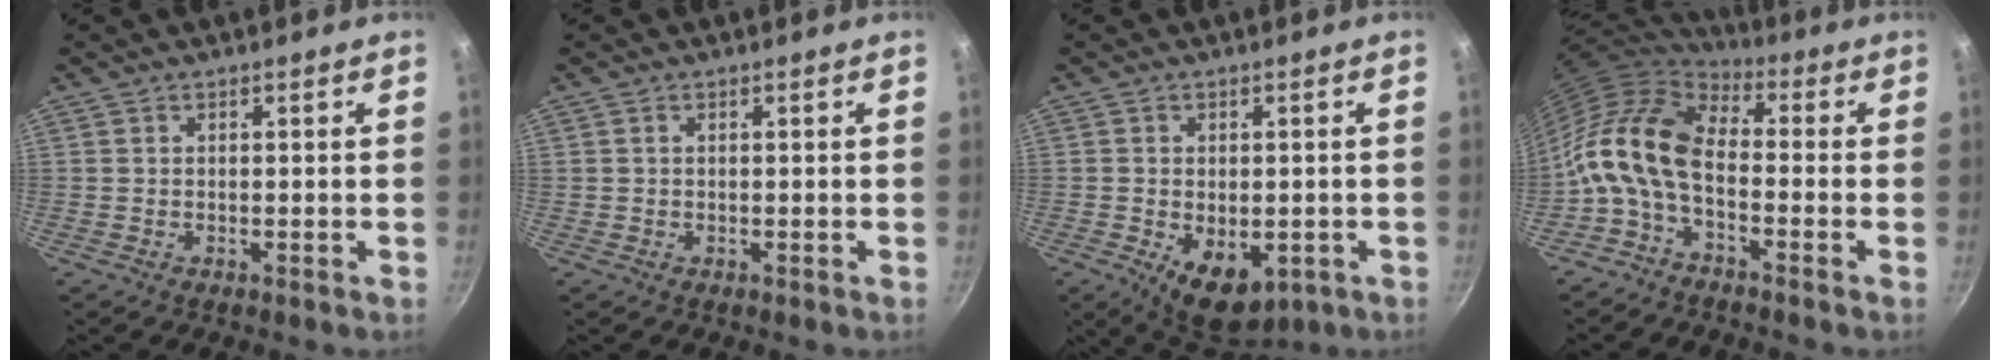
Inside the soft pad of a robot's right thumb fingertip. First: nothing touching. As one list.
[{"total": 0.0}, {"total": 9.5, "force": [-2.8, 5.8, 7.0], "torque": [-0.075, -0.003, -0.023]}, {"total": 13.6, "force": [-2.7, 7.4, 11.1], "torque": [-0.211, 0.034, -0.073]}]